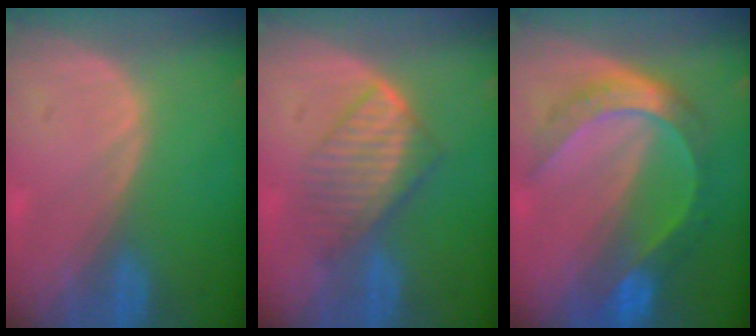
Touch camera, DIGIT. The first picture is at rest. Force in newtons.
{"total": 6.3, "press": 6.2, "slide": 1.5}
{"total": 8.2, "press": 8.1, "slide": 0.8}